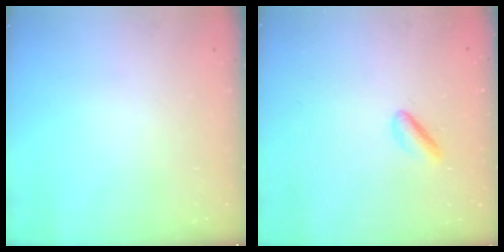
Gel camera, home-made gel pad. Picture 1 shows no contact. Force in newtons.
{"total": 2.6, "press": 2.3, "slide": 1.2}